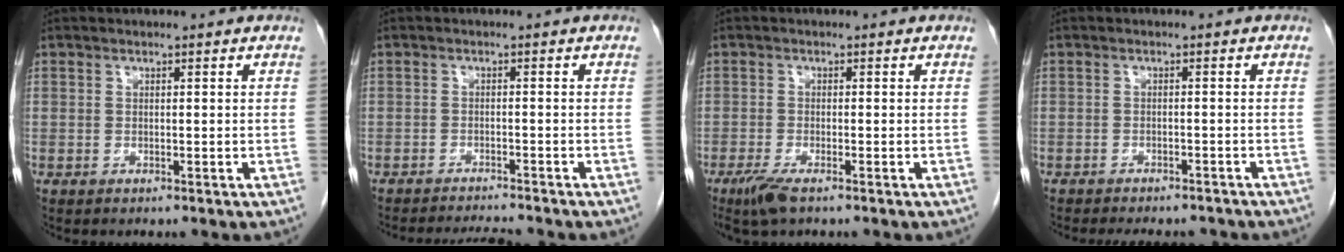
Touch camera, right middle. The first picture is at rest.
{"total": 5.0, "force": [-4.8, -0.4, 1.3], "torque": [-0.018, -0.013, -0.074]}
{"total": 3.8, "force": [-2.5, 0.7, 2.7], "torque": [-0.061, -0.011, -0.047]}
{"total": 9.2, "force": [-8.2, 2.7, 3.1], "torque": [-0.045, -0.001, -0.097]}